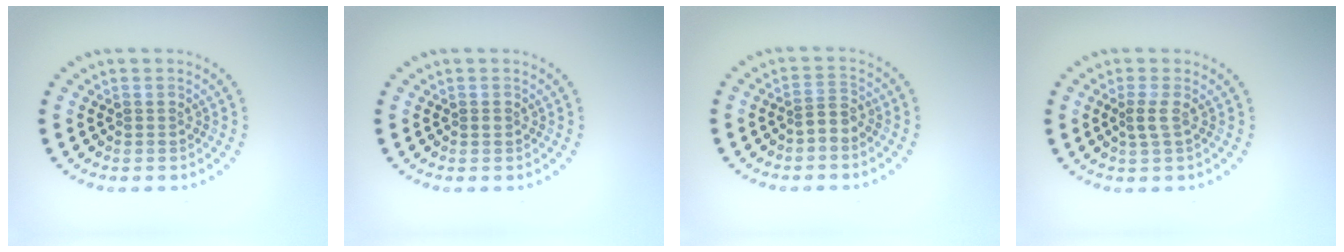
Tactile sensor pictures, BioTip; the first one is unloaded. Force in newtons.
{"total": 0.6, "press": 0.5, "slide": 0.2}
{"total": 1.6, "press": 1.2, "slide": 1.0}
{"total": 1.1, "press": 0.9, "slide": 0.7}